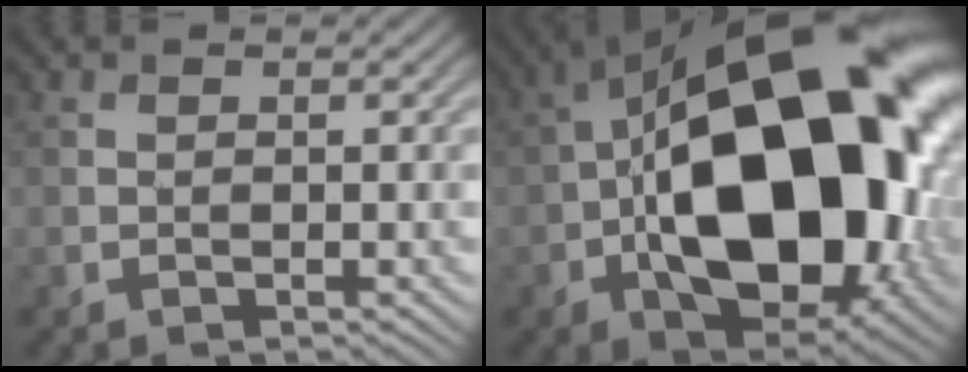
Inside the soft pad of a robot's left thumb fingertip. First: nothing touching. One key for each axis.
{"total": 21.5, "fx": -1.7, "fy": 12.9, "fz": 17.2, "tx": -0.311, "ty": -0.029, "tz": -0.020}